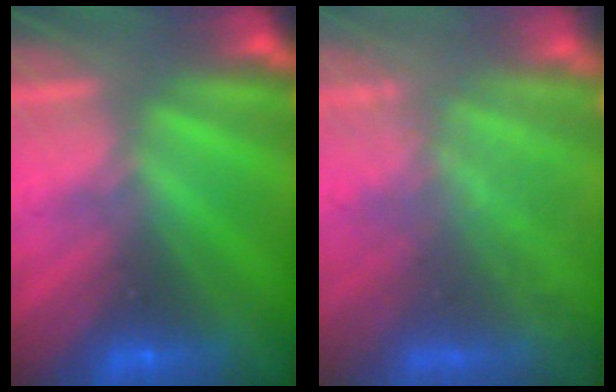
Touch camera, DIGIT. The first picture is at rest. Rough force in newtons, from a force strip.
{"total": 9.0}